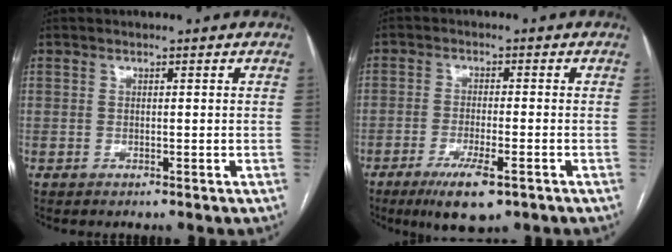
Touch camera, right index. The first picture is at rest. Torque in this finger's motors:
{"motor_torque": [1.13, -0.27, 0.26, 0.08]}